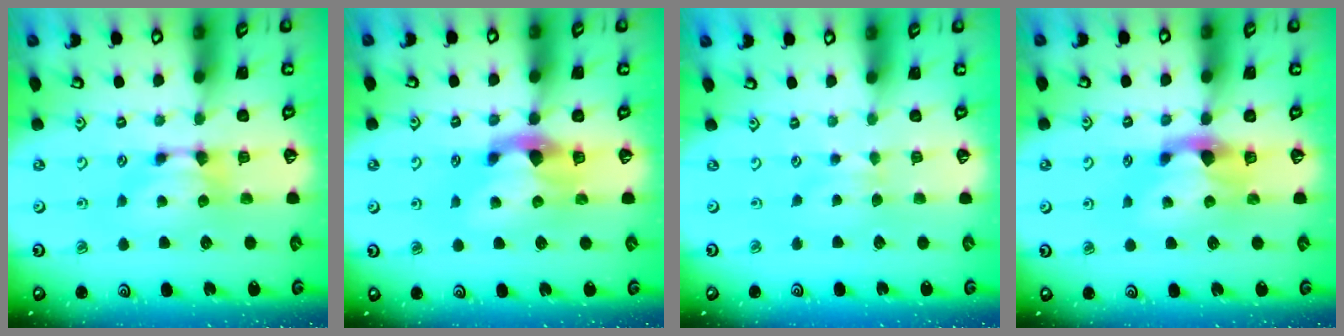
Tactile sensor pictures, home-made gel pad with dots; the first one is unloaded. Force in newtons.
{"total": 2.9, "press": 2.6, "slide": 1.3}
{"total": 2.1, "press": 2.0, "slide": 0.4}
{"total": 2.3, "press": 1.9, "slide": 1.3}